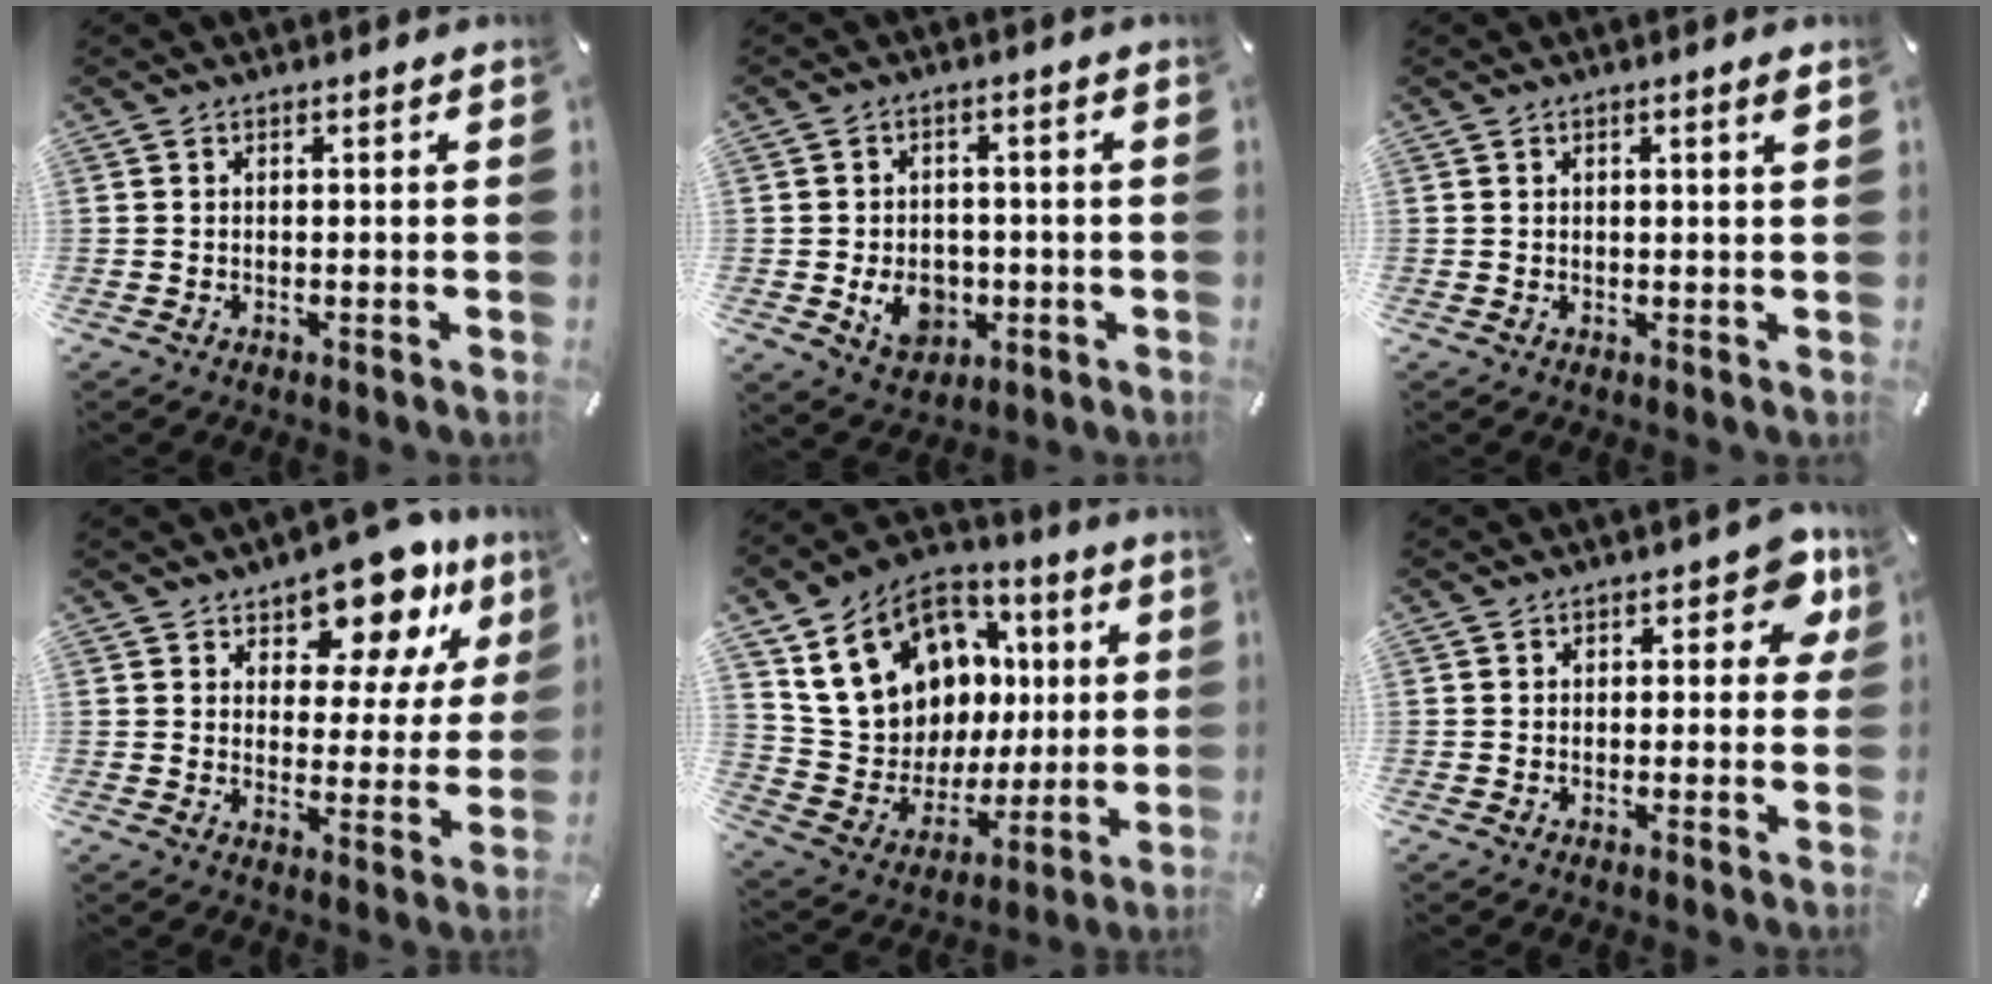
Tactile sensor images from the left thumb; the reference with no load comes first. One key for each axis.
{"total": 8.2, "fx": -1.9, "fy": 6.5, "fz": 4.6, "tx": -0.081, "ty": 0.009, "tz": -0.029}
{"total": 1.5, "fx": 0.7, "fy": 0.2, "fz": 1.3, "tx": -0.026, "ty": 0.002, "tz": 0.011}
{"total": 14.1, "fx": 10.9, "fy": 6.5, "fz": 6.2, "tx": -0.096, "ty": -0.075, "tz": 0.189}
{"total": 19.0, "fx": 7.0, "fy": 15.6, "fz": 8.2, "tx": -0.151, "ty": -0.030, "tz": 0.156}
{"total": 6.7, "fx": 2.4, "fy": 4.0, "fz": 4.9, "tx": -0.050, "ty": -0.004, "tz": 0.036}